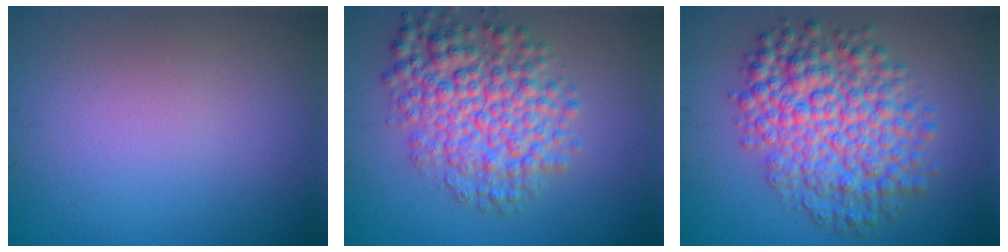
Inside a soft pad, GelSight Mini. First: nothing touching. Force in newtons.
{"total": 7.2, "press": 7.2, "slide": 0.2}
{"total": 8.5, "press": 8.5, "slide": 0.2}